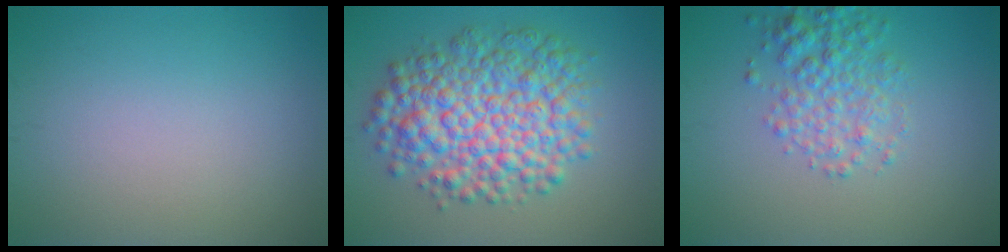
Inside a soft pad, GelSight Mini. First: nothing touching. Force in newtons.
{"total": 8.9, "press": 8.9, "slide": 0.2}
{"total": 3.8, "press": 3.8, "slide": 0.1}